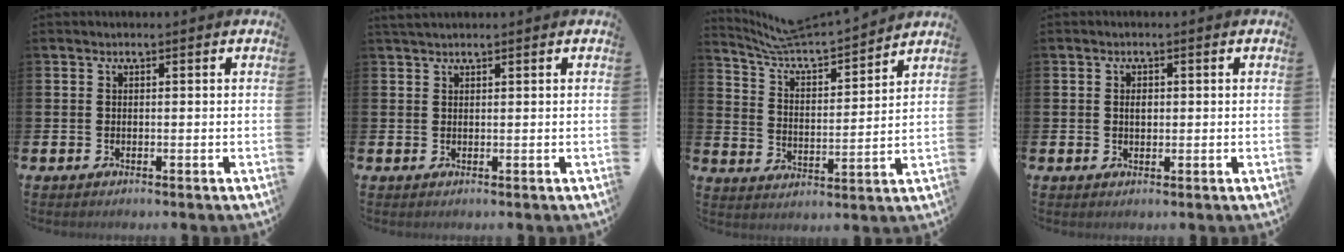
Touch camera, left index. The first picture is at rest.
{"total": 1.4, "force": [1.2, 0.3, 0.4], "torque": [-0.004, 0.002, 0.021]}
{"total": 7.2, "force": [6.9, 0.8, 1.6], "torque": [-0.065, -0.060, 0.118]}
{"total": 1.5, "force": [0.2, 0.9, 1.1], "torque": [-0.007, 0.000, -0.002]}